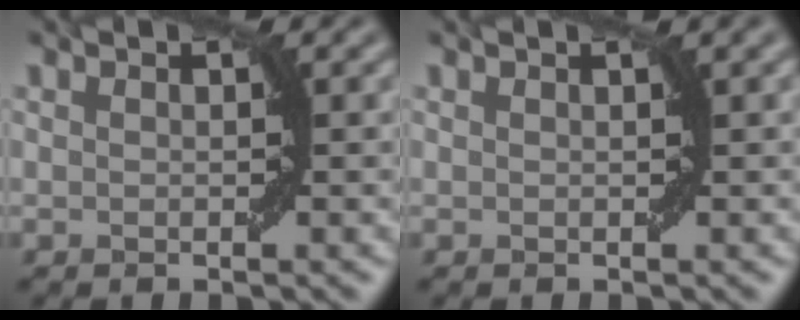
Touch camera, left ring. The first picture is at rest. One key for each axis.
{"total": 0.8, "fx": 0.5, "fy": 0.0, "fz": 0.6, "tx": -0.009, "ty": 0.006, "tz": 0.009}